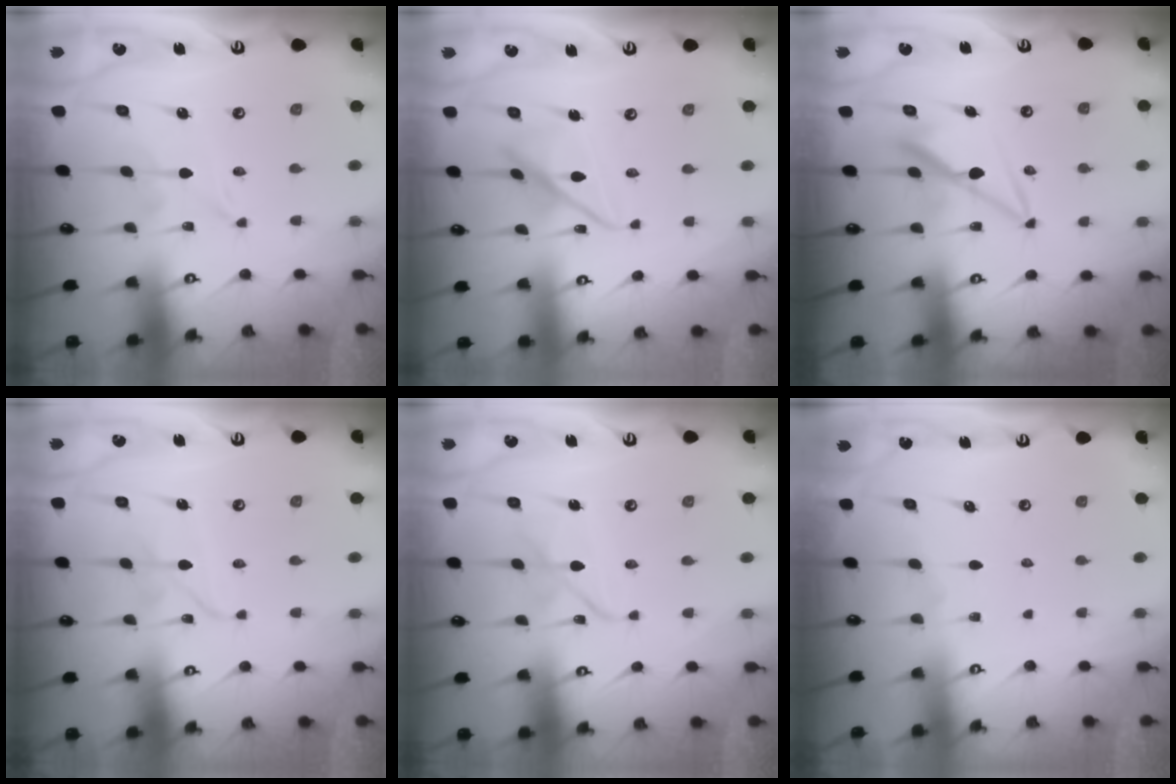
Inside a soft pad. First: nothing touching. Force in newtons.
{"total": 11.1, "press": 11.0, "slide": 1.0}
{"total": 7.5, "press": 7.4, "slide": 1.0}
{"total": 2.5, "press": 2.4, "slide": 0.3}
{"total": 5.0, "press": 5.0, "slide": 0.4}
{"total": 0.0}